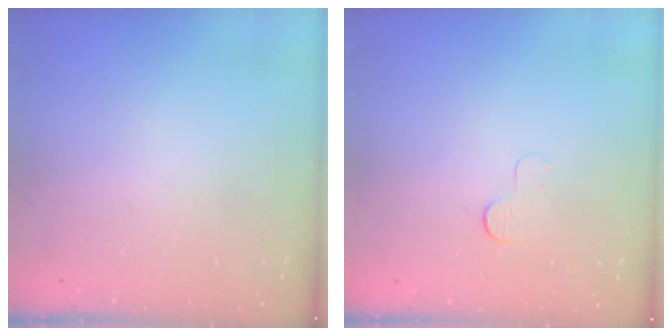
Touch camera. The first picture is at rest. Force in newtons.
{"total": 3.2, "press": 3.1, "slide": 0.3}